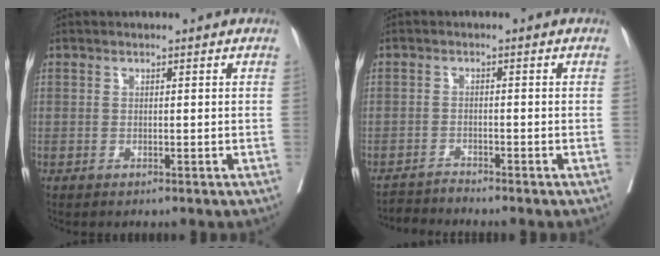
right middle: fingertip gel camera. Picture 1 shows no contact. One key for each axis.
{"total": 2.6, "fx": -2.3, "fy": -1.0, "fz": -0.7, "tx": 0.014, "ty": -0.017, "tz": -0.040}